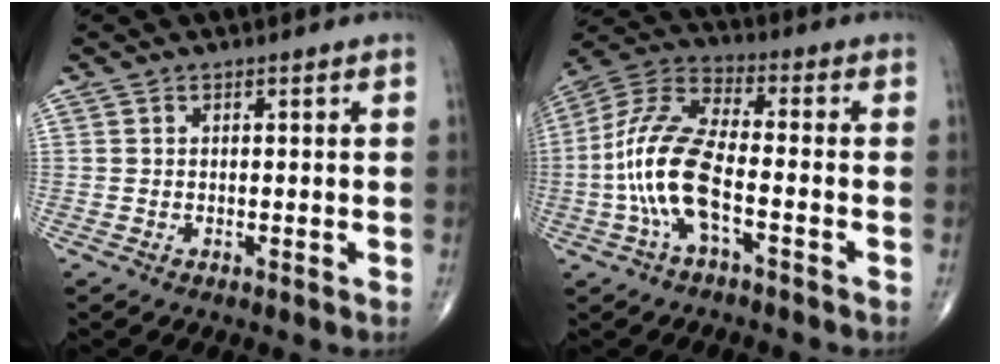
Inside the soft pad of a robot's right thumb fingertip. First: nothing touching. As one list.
[{"total": 13.9, "force": [-3.6, 5.2, 12.4], "torque": [-0.277, 0.037, -0.075]}]